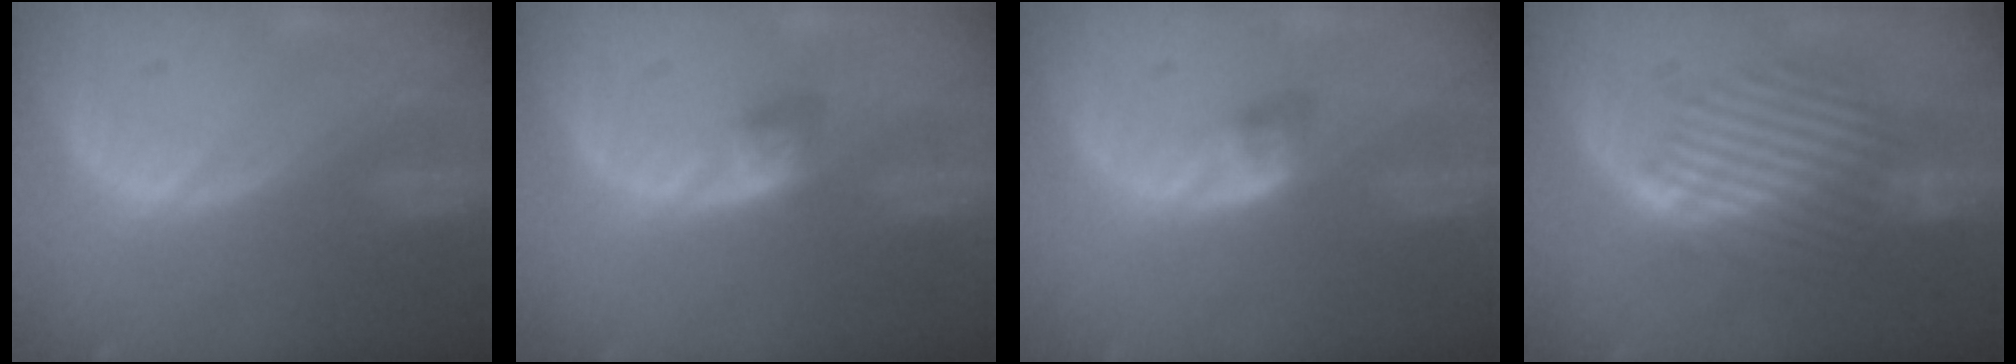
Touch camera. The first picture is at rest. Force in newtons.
{"total": 2.8, "press": 2.6, "slide": 1.2}
{"total": 2.9, "press": 2.5, "slide": 1.4}
{"total": 8.9, "press": 8.3, "slide": 3.2}